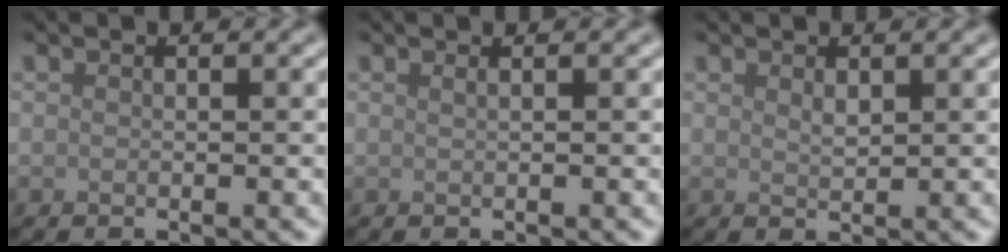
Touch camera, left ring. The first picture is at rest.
{"total": 0.6, "force": [0.3, 0.3, 0.5], "torque": [-0.003, 0.000, 0.002]}
{"total": 1.0, "force": [0.6, 0.4, 0.7], "torque": [-0.015, -0.002, 0.013]}